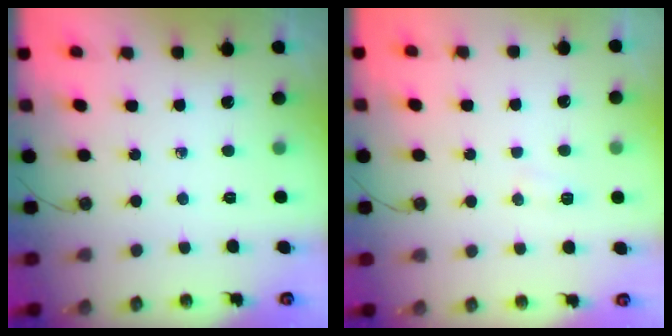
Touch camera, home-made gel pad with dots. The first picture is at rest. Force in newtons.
{"total": 4.1, "press": 4.0, "slide": 0.5}